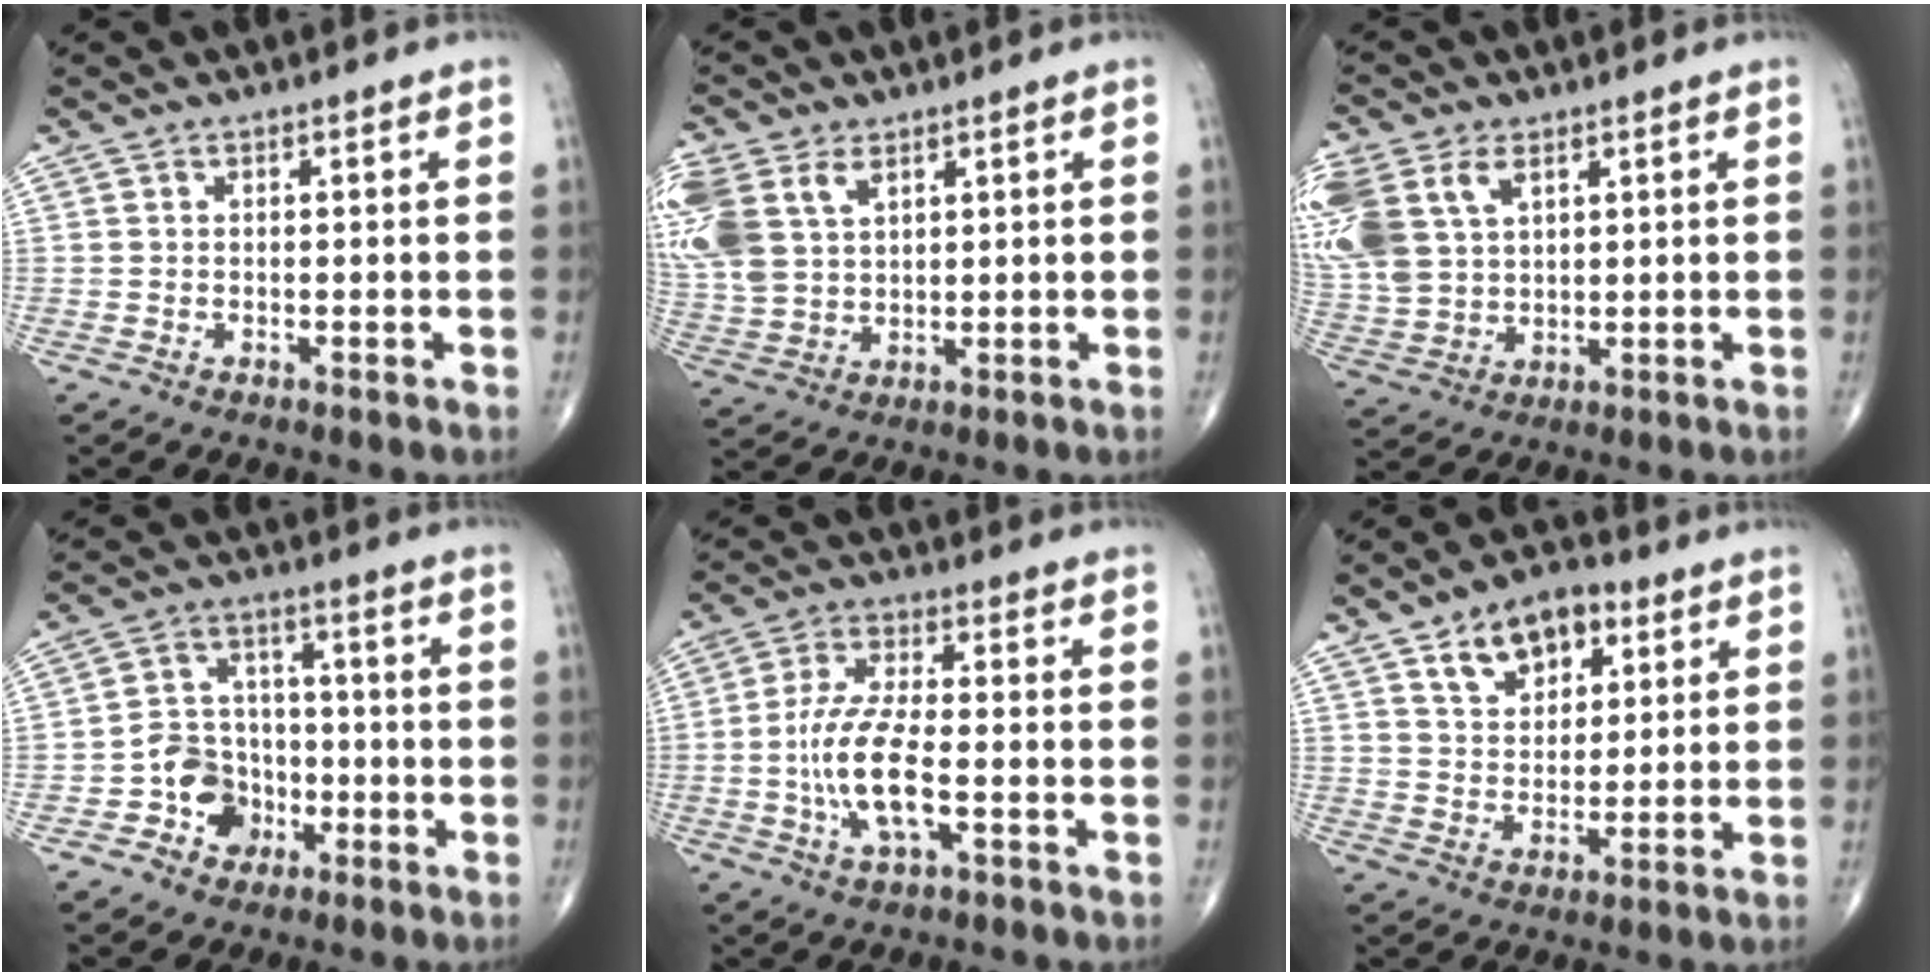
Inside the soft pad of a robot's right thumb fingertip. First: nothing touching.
{"total": 16.7, "force": [6.7, 11.4, 10.3], "torque": [-0.265, 0.009, 0.138]}
{"total": 17.9, "force": [6.8, 12.1, 11.2], "torque": [-0.286, 0.013, 0.142]}
{"total": 9.1, "force": [-3.6, 7.7, 3.2], "torque": [-0.012, 0.035, -0.063]}
{"total": 11.2, "force": [-2.5, 4.2, 10.1], "torque": [-0.209, 0.016, -0.049]}
{"total": 11.4, "force": [5.3, 7.6, 6.6], "torque": [-0.068, -0.012, 0.085]}